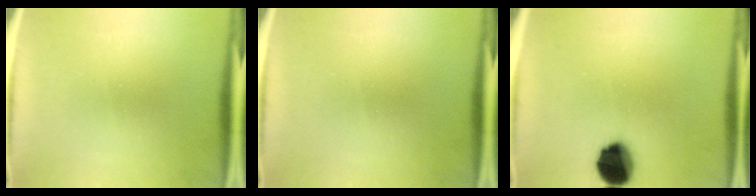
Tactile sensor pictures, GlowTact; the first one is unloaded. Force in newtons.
{"total": 0.0}
{"total": 12.1}